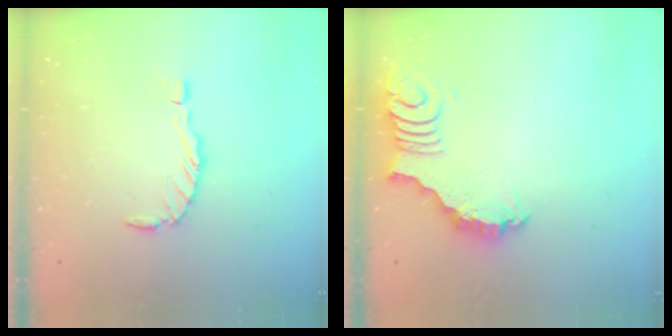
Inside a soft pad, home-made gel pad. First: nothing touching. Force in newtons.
{"total": 2.9, "press": 2.9, "slide": 0.4}